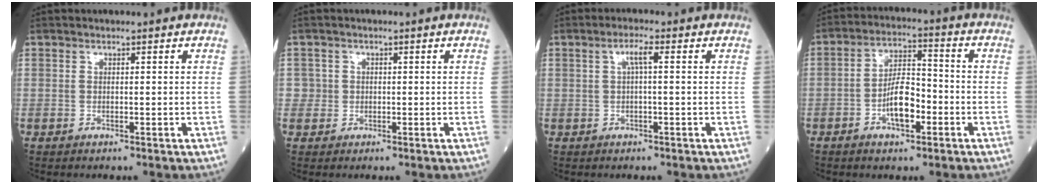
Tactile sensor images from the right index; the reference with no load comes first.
{"total": 1.8, "force": [-0.3, 1.8, -0.3], "torque": [0.017, 0.009, -0.009]}
{"total": 2.4, "force": [0.5, 0.2, 2.4], "torque": [-0.049, 0.006, 0.009]}
{"total": 7.4, "force": [-2.8, 2.8, 6.2], "torque": [-0.124, 0.012, -0.050]}